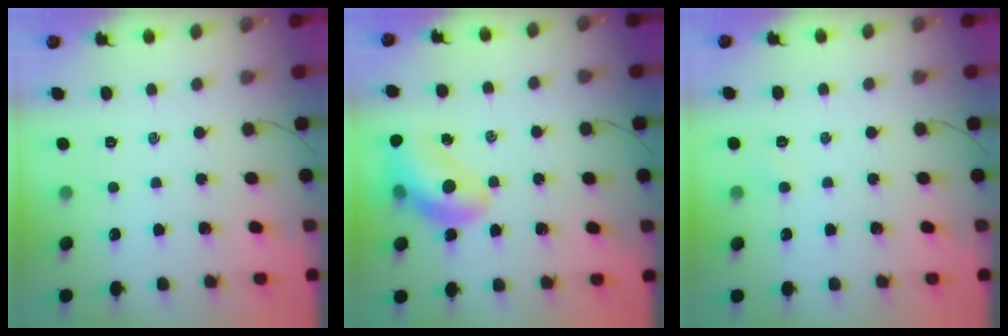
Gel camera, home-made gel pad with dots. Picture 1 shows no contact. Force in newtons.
{"total": 15.1, "press": 14.7, "slide": 3.6}
{"total": 1.5, "press": 1.4, "slide": 0.6}